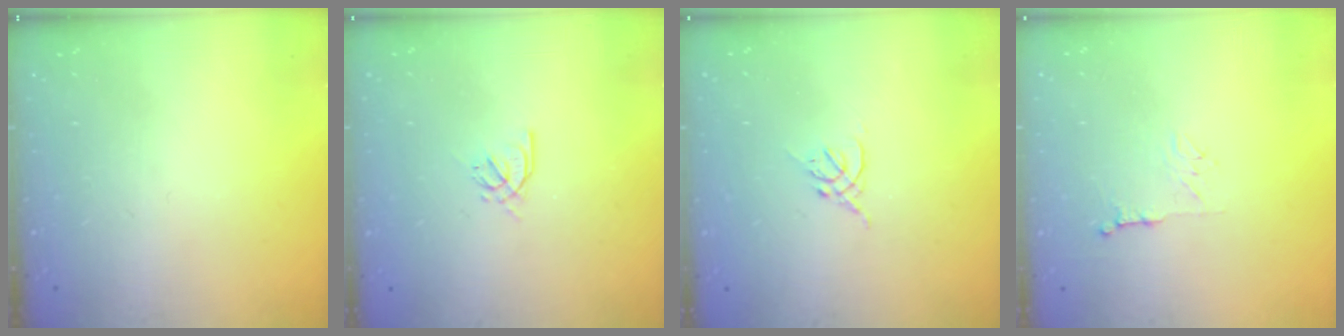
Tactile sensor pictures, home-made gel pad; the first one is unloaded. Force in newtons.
{"total": 2.4, "press": 2.4, "slide": 0.5}
{"total": 1.6, "press": 1.5, "slide": 0.6}
{"total": 5.2, "press": 5.2, "slide": 0.4}